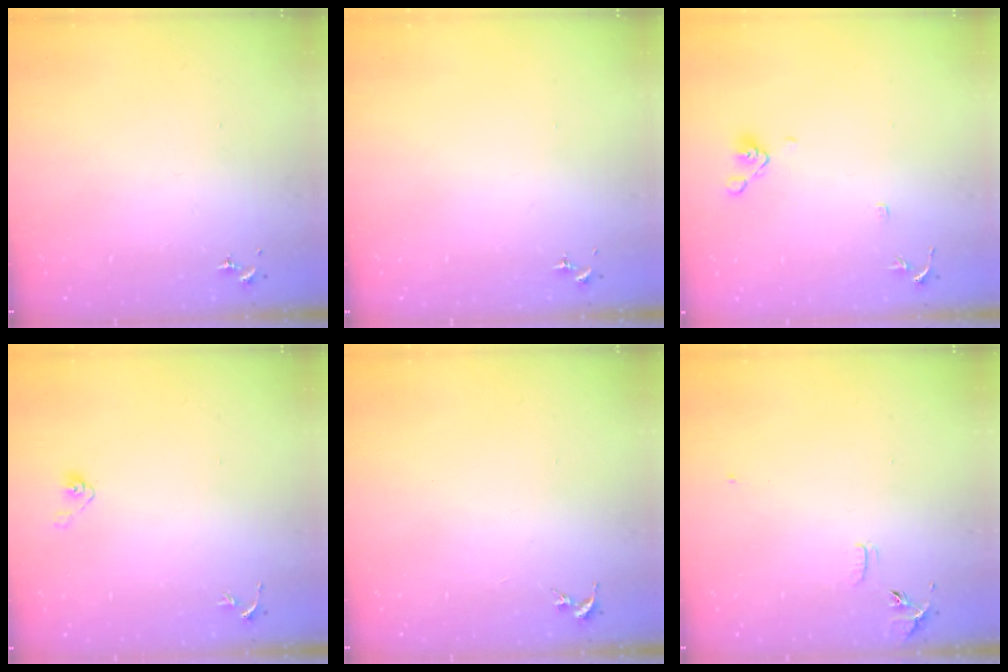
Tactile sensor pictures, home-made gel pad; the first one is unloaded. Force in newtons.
{"total": 0.0}
{"total": 8.9, "press": 8.7, "slide": 1.9}
{"total": 4.1, "press": 3.7, "slide": 1.7}
{"total": 0.0}
{"total": 6.9, "press": 6.9, "slide": 0.6}